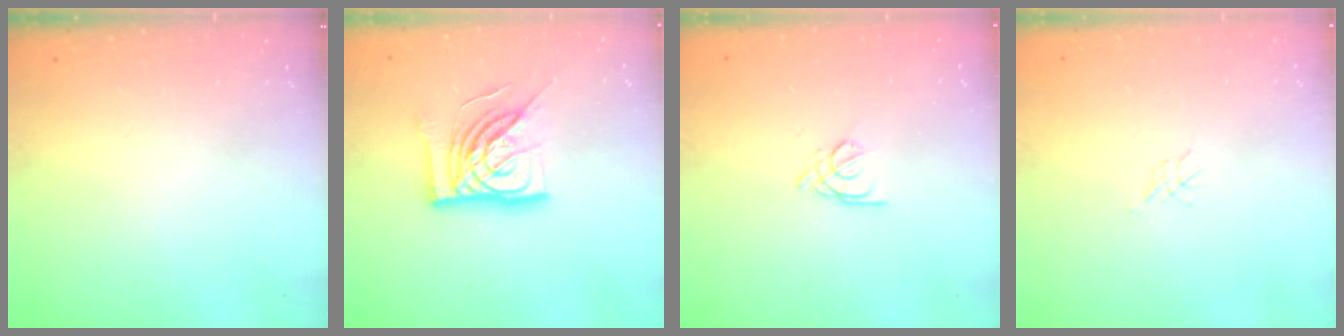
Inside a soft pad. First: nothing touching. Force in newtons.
{"total": 15.7, "press": 15.7, "slide": 1.5}
{"total": 2.5, "press": 2.5, "slide": 0.7}
{"total": 2.1, "press": 2.1, "slide": 0.5}